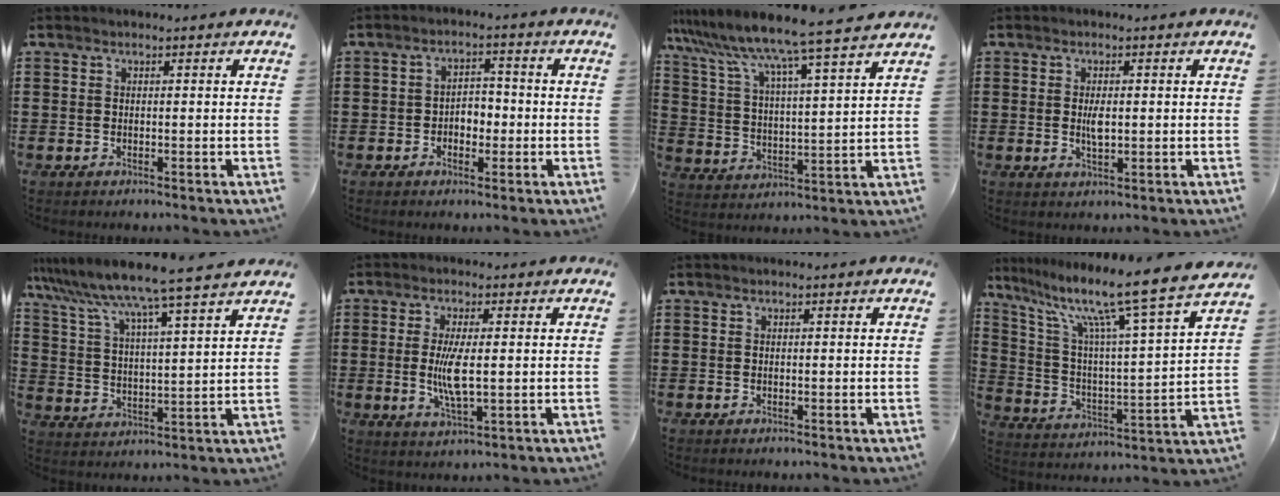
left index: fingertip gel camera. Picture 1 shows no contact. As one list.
[{"total": 3.1, "force": [-1.3, 2.2, 1.7], "torque": [-0.038, 0.008, -0.030]}, {"total": 7.6, "force": [6.9, -1.1, 3.0], "torque": [-0.086, -0.052, 0.110]}, {"total": 2.7, "force": [0.1, 1.0, 2.5], "torque": [-0.056, -0.002, -0.001]}, {"total": 7.0, "force": [6.4, -1.3, 2.5], "torque": [-0.076, -0.051, 0.101]}, {"total": 6.1, "force": [0.0, 1.5, 5.9], "torque": [-0.130, -0.006, -0.008]}, {"total": 0.0}, {"total": 11.8, "force": [9.4, -0.3, 7.2], "torque": [-0.158, -0.072, 0.142]}]